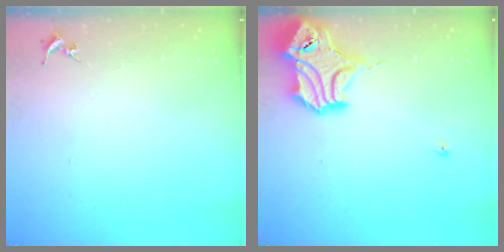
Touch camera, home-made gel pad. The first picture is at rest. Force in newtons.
{"total": 18.1, "press": 17.9, "slide": 2.0}